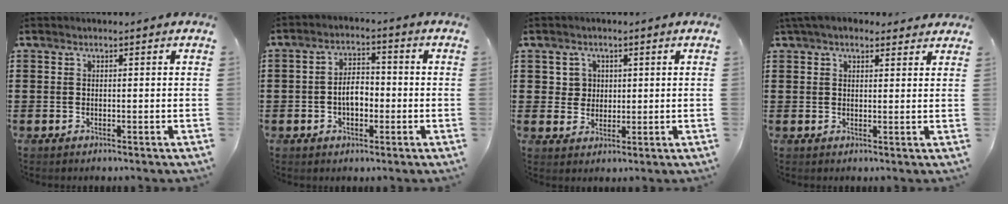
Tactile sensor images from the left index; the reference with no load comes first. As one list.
[{"total": 4.6, "force": [-1.0, 2.4, 3.8], "torque": [-0.061, 0.005, -0.023]}, {"total": 3.0, "force": [1.0, 2.8, 0.5], "torque": [-0.026, 0.009, 0.017]}, {"total": 3.8, "force": [3.1, 1.2, 1.7], "torque": [-0.042, 0.002, 0.058]}]